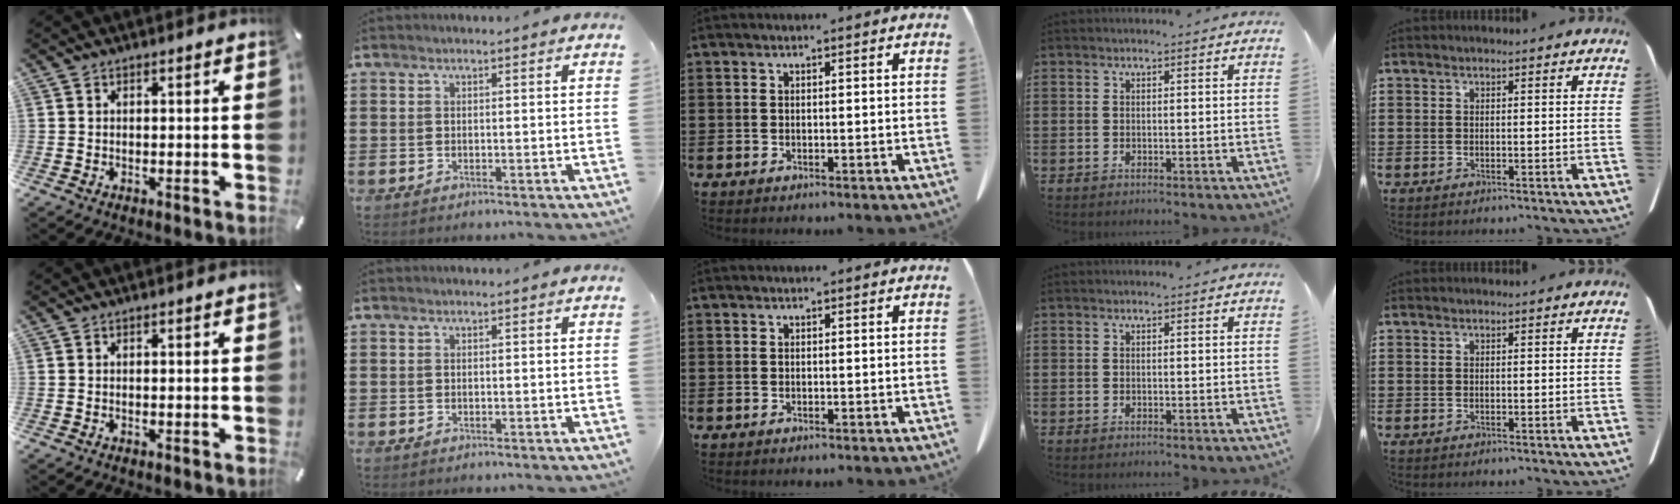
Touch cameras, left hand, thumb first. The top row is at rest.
{}